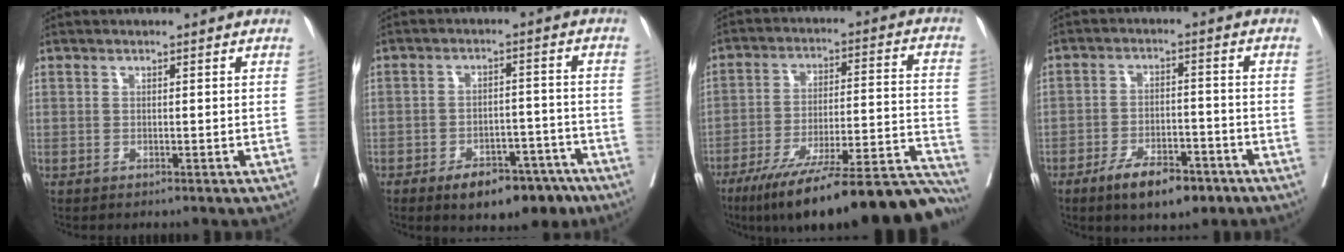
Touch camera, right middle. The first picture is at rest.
{"total": 9.9, "force": [-6.8, 4.6, 5.5], "torque": [-0.063, 0.013, -0.096]}
{"total": 27.8, "force": [-23.1, 2.8, 15.1], "torque": [-0.137, 0.002, -0.333]}
{"total": 8.4, "force": [-5.6, 3.0, 5.6], "torque": [-0.092, -0.003, -0.088]}